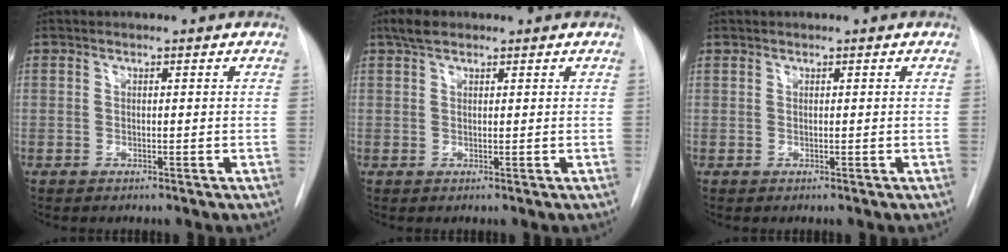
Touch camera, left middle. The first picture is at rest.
{"total": 2.4, "force": [1.8, 1.1, 1.2], "torque": [-0.026, 0.011, 0.033]}
{"total": 0.0}